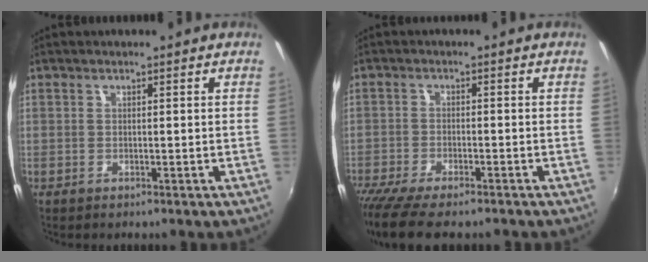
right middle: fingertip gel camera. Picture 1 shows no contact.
{"total": 11.0, "force": [-8.9, 2.4, 5.9], "torque": [-0.141, -0.047, -0.157]}